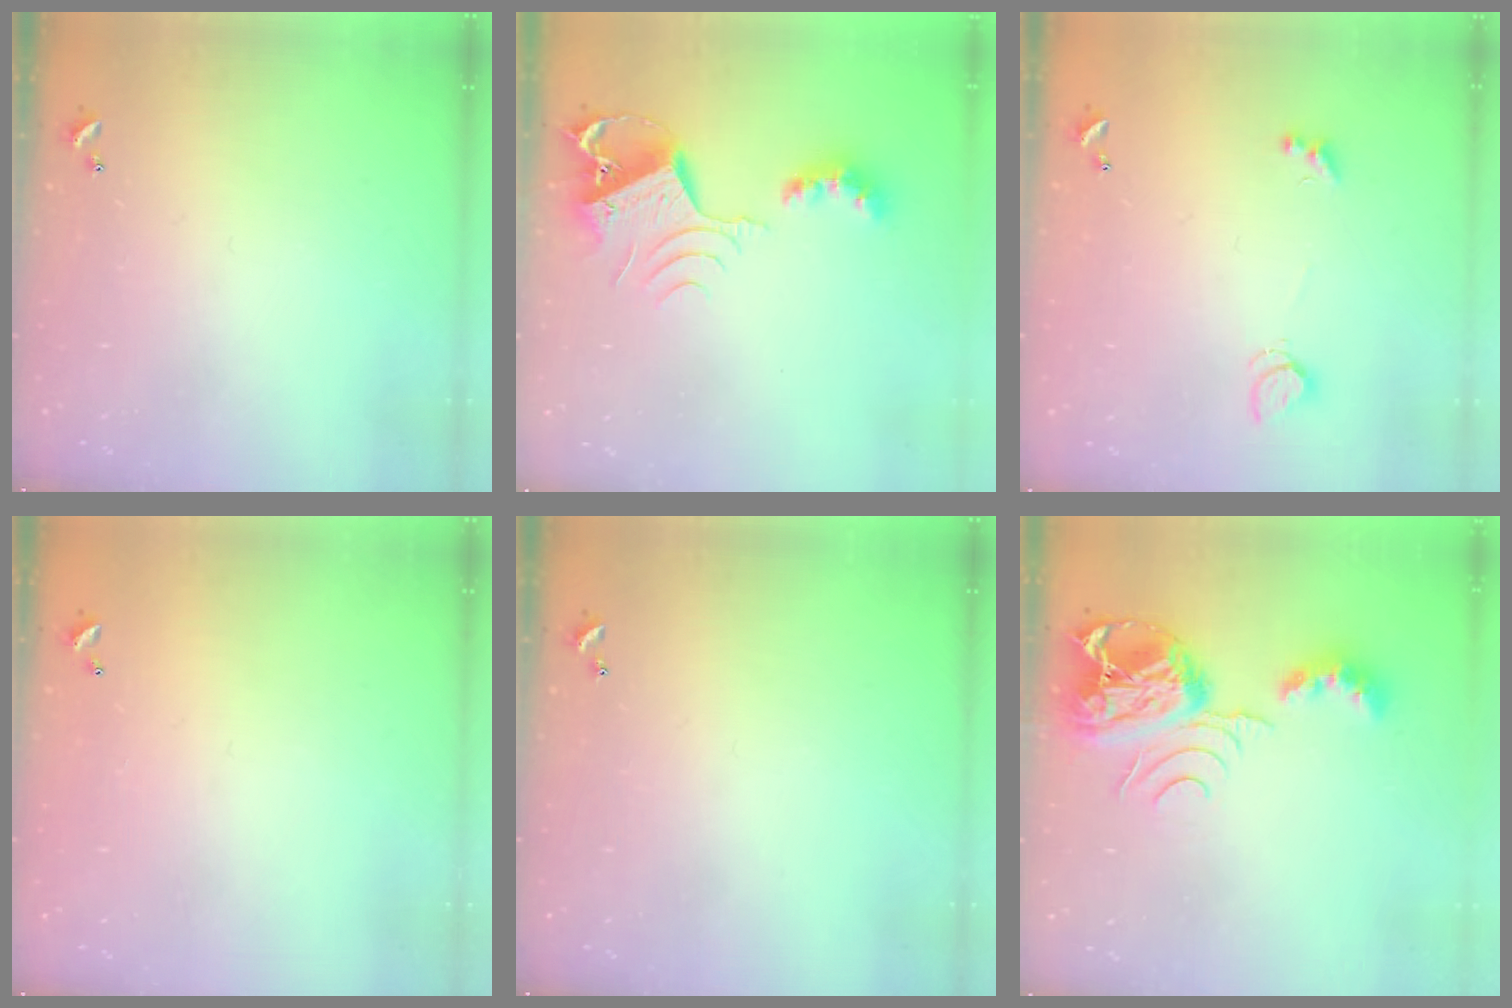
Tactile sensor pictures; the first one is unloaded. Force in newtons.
{"total": 10.3, "press": 10.3, "slide": 0.8}
{"total": 2.5, "press": 2.4, "slide": 0.6}
{"total": 2.9, "press": 2.9, "slide": 0.1}
{"total": 0.0}
{"total": 7.9, "press": 7.8, "slide": 1.1}